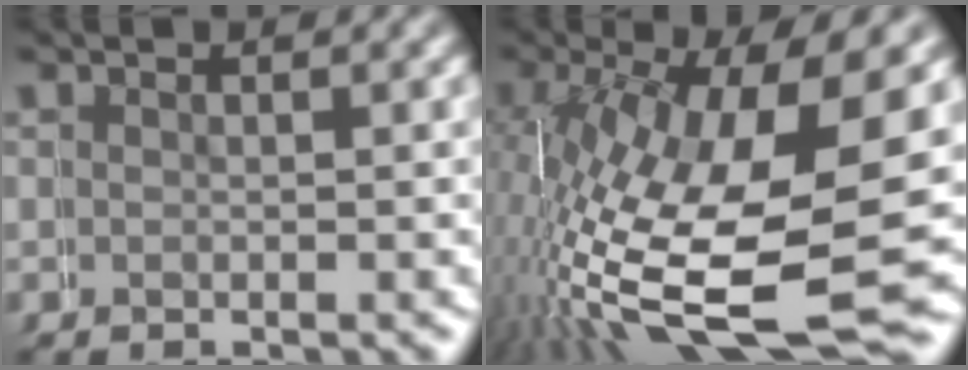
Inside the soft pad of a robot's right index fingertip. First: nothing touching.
{"total": 14.5, "force": [-2.8, 7.1, 12.4], "torque": [-0.242, -0.051, -0.007]}